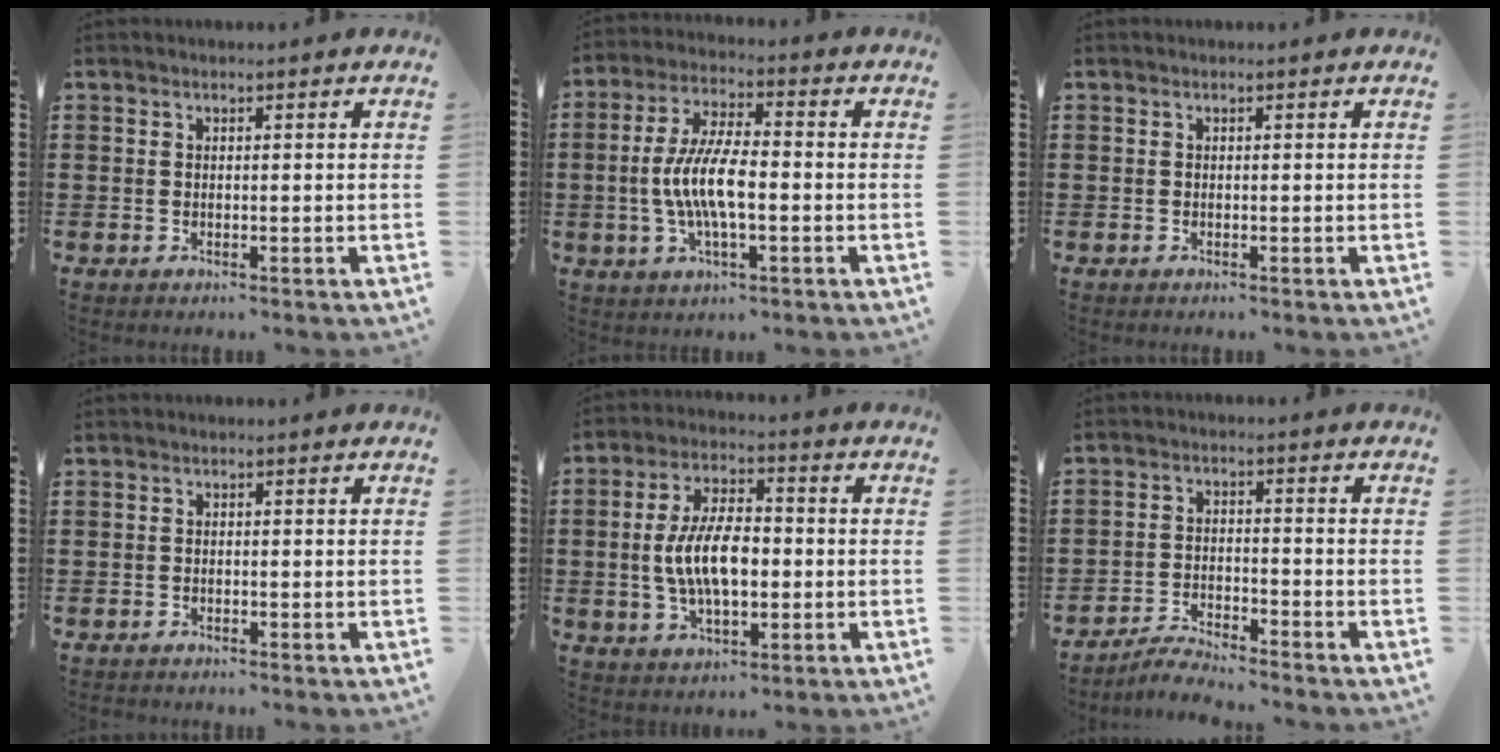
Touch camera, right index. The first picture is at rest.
{"total": 8.7, "force": [-1.6, 2.8, 8.1], "torque": [-0.180, -0.010, -0.036]}
{"total": 0.0}
{"total": 0.6, "force": [-0.6, 0.1, -0.1], "torque": [0.002, 0.003, -0.013]}
{"total": 9.2, "force": [-0.6, 4.3, 8.2], "torque": [-0.173, 0.003, -0.016]}
{"total": 3.7, "force": [-3.6, 0.1, 0.5], "torque": [-0.013, 0.007, -0.074]}